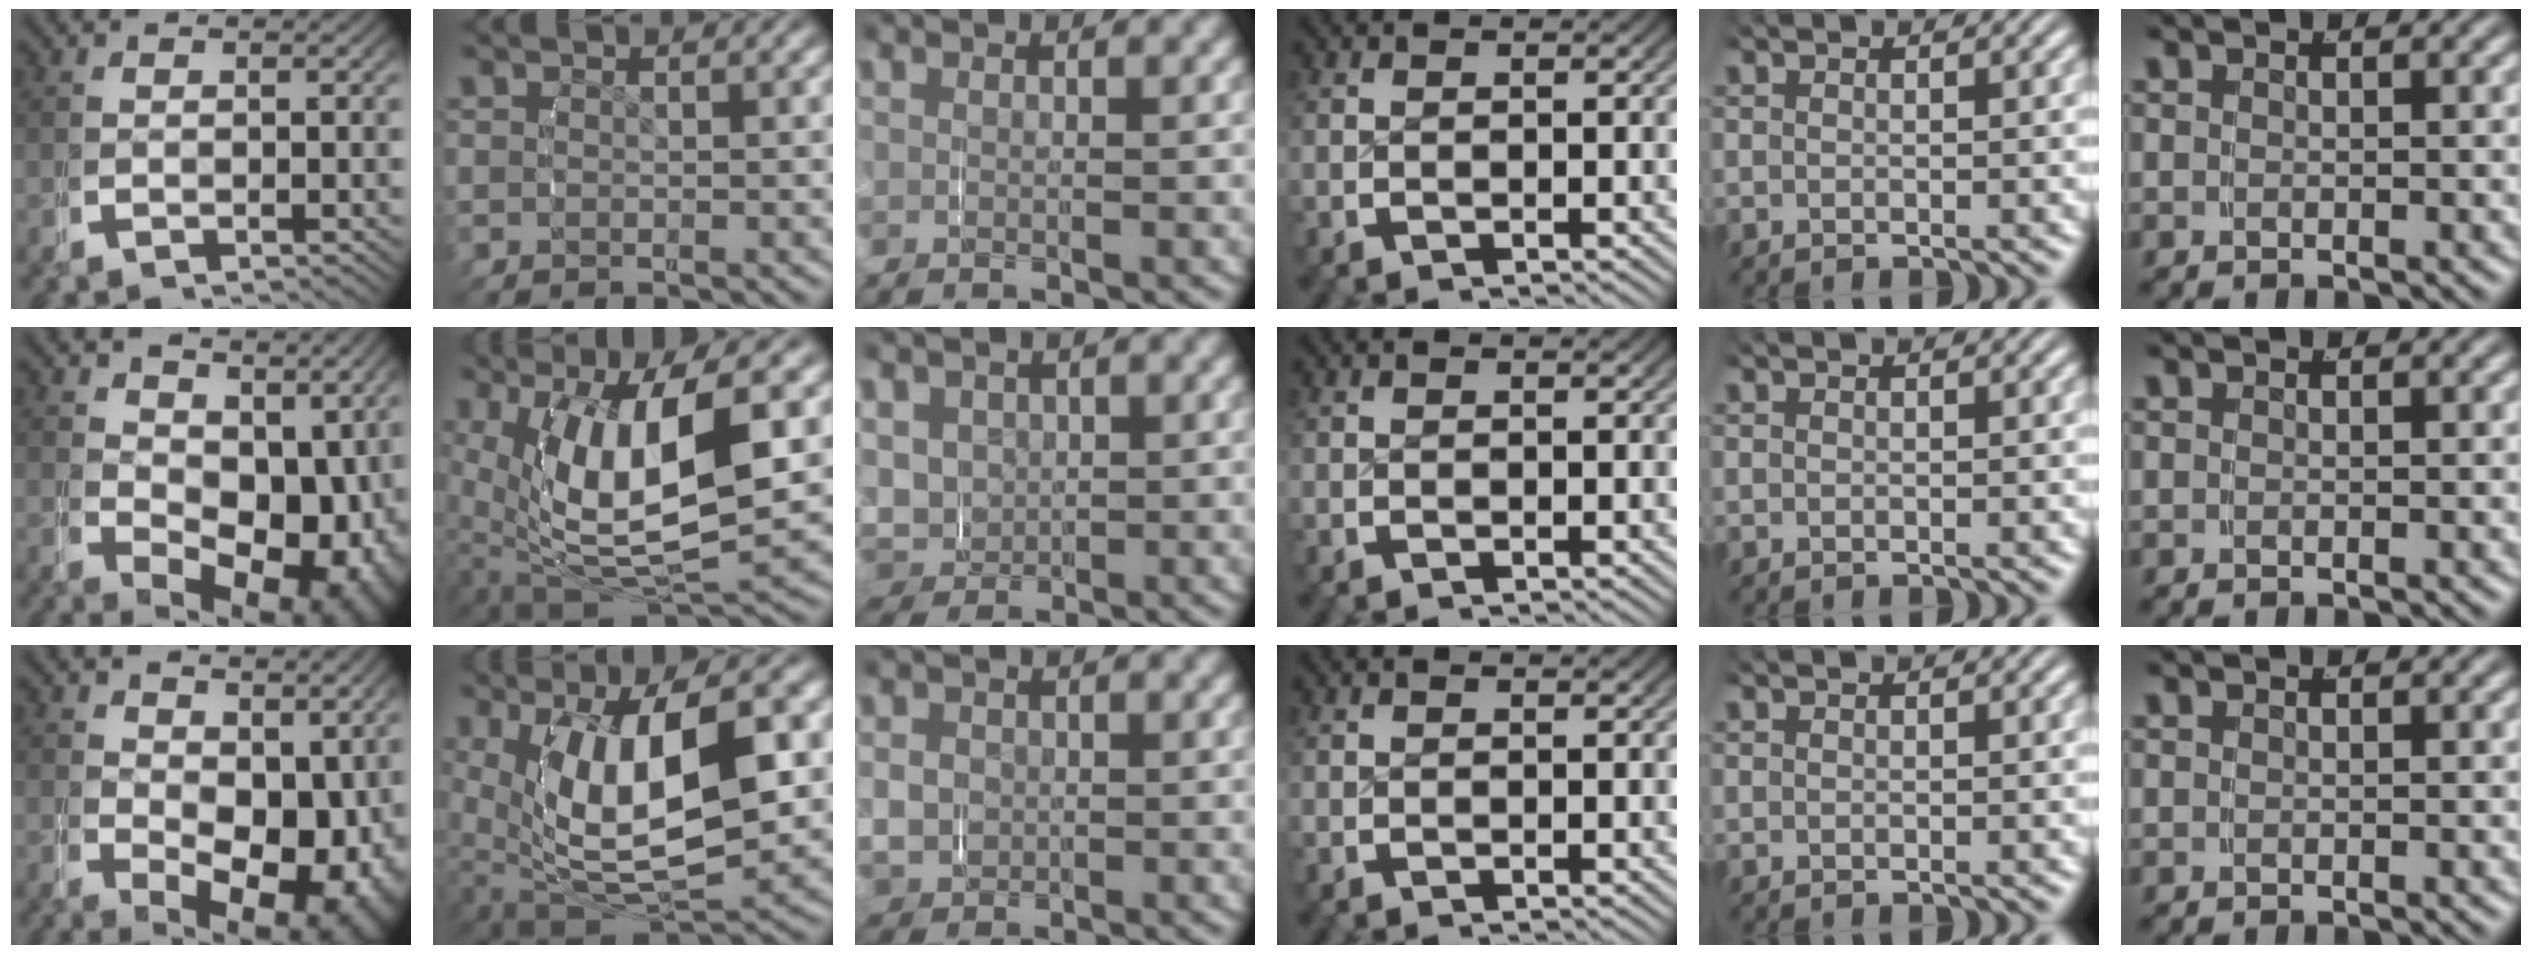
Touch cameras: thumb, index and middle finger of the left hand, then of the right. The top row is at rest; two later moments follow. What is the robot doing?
{"motion": "grasp_and_lifting", "object": "water bottle"}